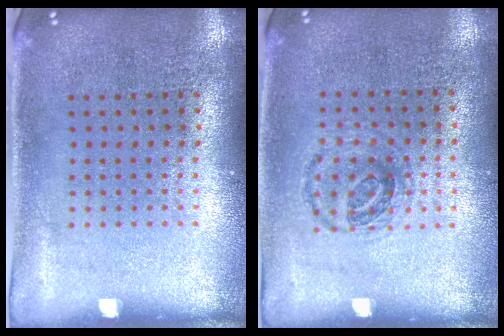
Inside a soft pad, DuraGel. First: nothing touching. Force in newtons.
{"total": 0.9, "press": 0.8, "slide": 0.3}